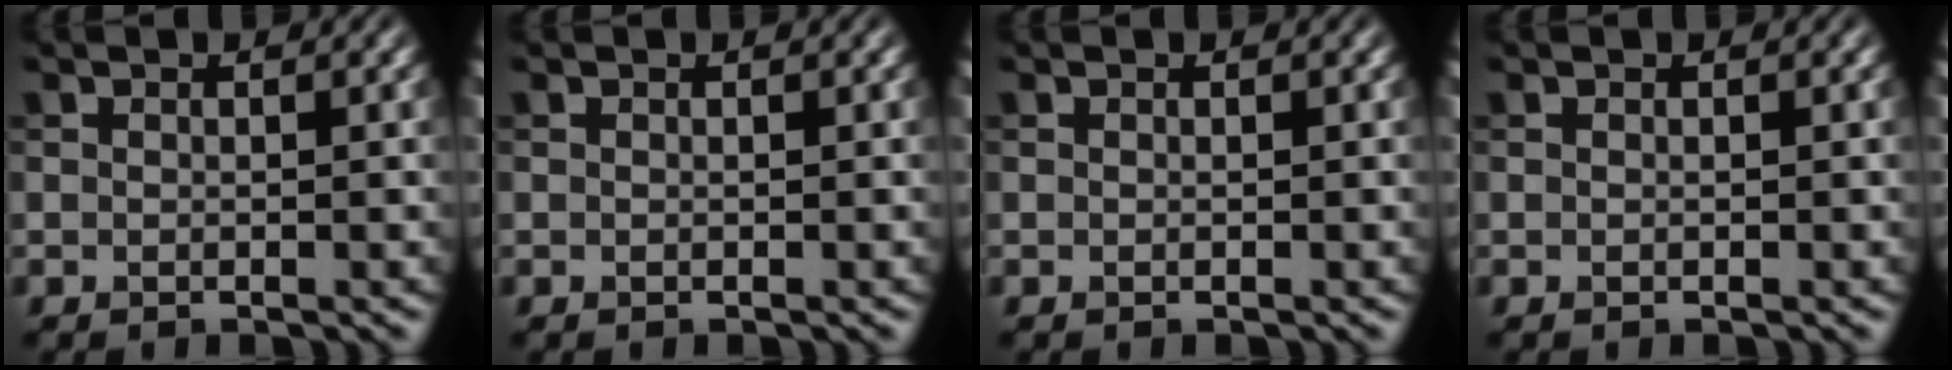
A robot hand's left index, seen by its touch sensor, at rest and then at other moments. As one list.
[{"total": 0.0}, {"total": 0.0}, {"total": 0.0}]